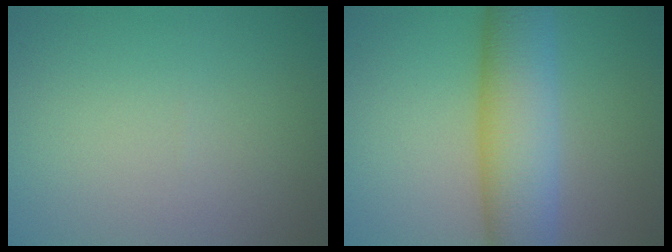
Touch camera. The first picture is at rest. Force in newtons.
{"total": 8.7, "press": 8.7, "slide": 0.6}